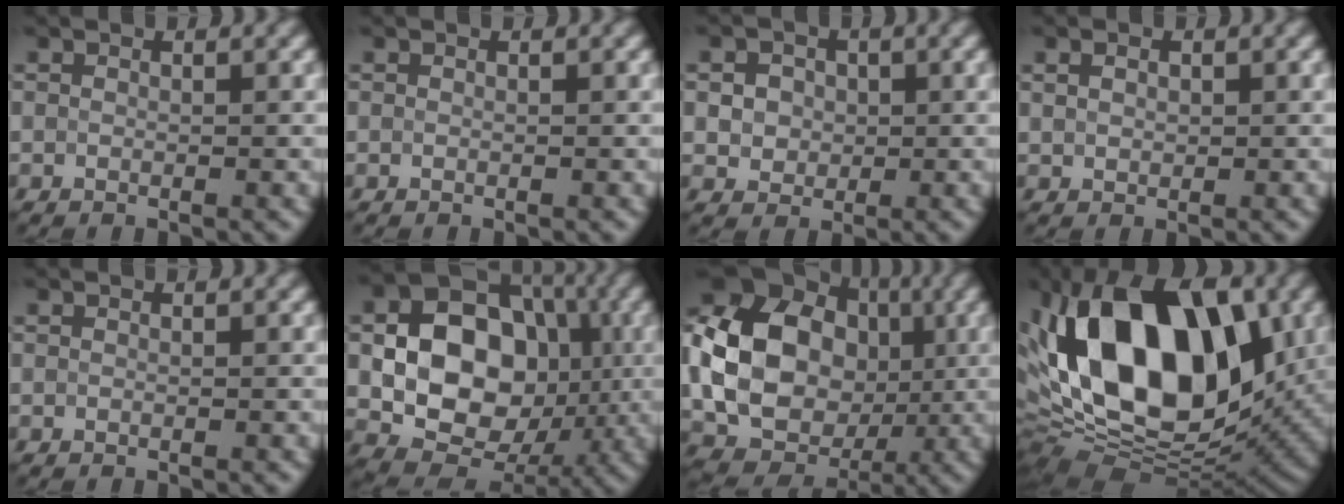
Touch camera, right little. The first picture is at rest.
{"total": 0.0}
{"total": 4.1, "force": [1.1, 3.4, 1.9], "torque": [-0.032, 0.020, 0.009]}
{"total": 1.2, "force": [0.5, 0.9, 0.6], "torque": [-0.013, 0.005, 0.009]}
{"total": 0.0}
{"total": 14.0, "force": [-0.2, 10.6, 9.2], "torque": [-0.128, 0.017, -0.012]}
{"total": 13.1, "force": [0.1, 10.2, 8.3], "torque": [-0.163, 0.003, -0.005]}
{"total": 16.6, "force": [2.3, 9.8, 13.2], "torque": [-0.238, 0.021, 0.027]}